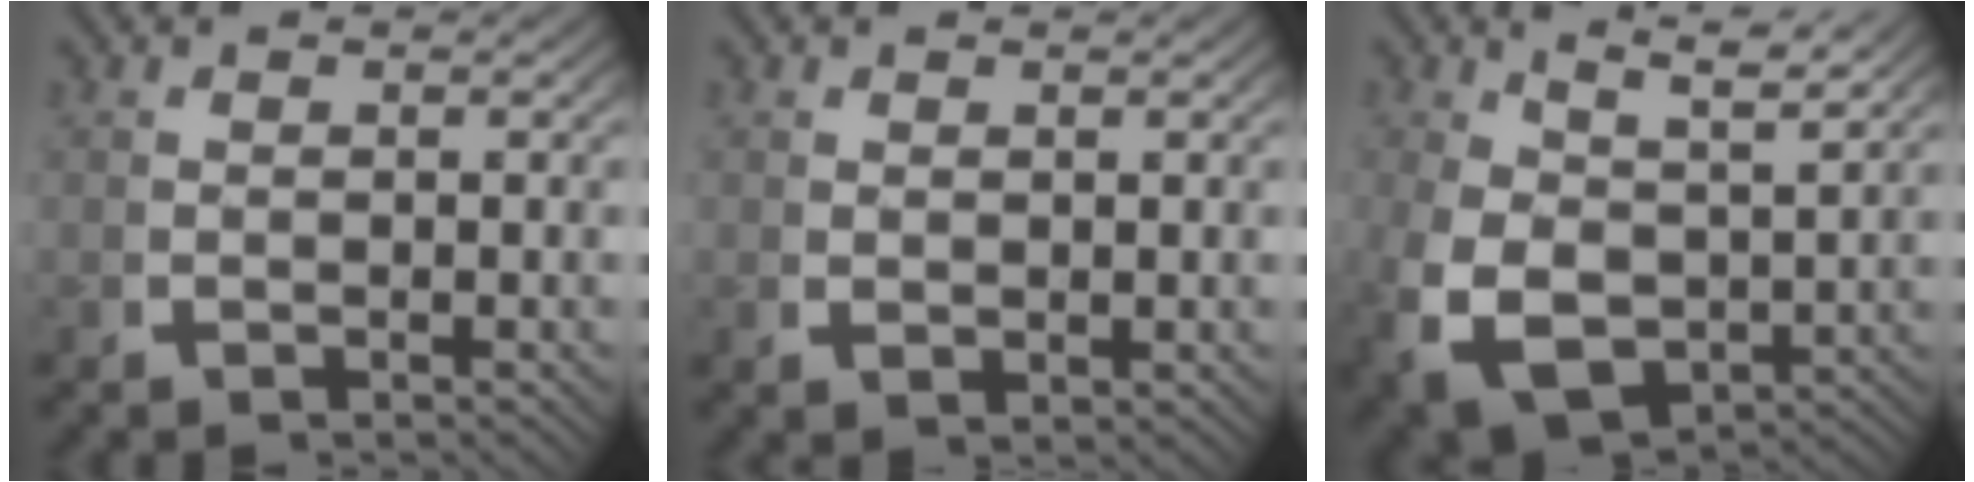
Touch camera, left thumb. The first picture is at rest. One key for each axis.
{"total": 0.7, "fx": 0.6, "fy": 0.2, "fz": 0.4, "tx": -0.010, "ty": -0.001, "tz": 0.018}
{"total": 9.0, "fx": 0.2, "fy": 6.3, "fz": 6.5, "tx": -0.146, "ty": -0.040, "tz": 0.023}